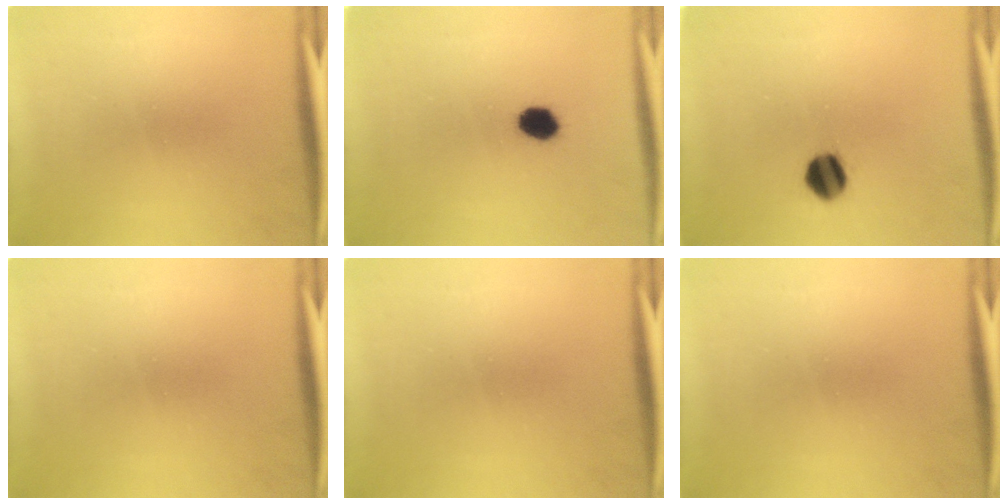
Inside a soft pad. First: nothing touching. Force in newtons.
{"total": 4.4}
{"total": 6.7}
{"total": 0.0}
{"total": 0.0}
{"total": 0.0}